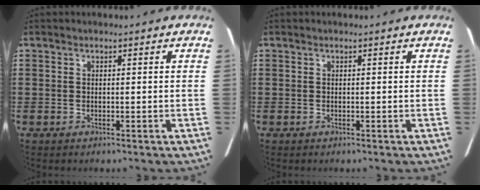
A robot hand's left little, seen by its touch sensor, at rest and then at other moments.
{"total": 0.0}